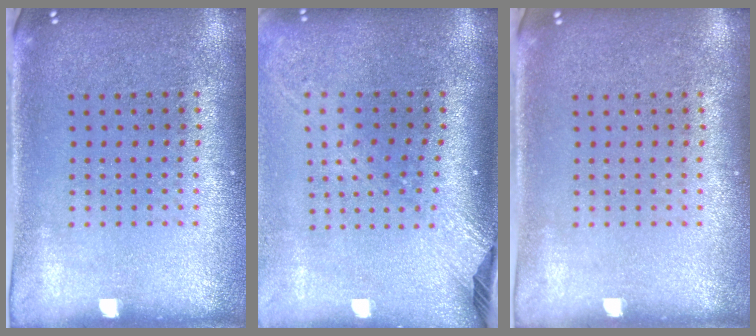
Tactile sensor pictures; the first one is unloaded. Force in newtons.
{"total": 2.4, "press": 1.8, "slide": 1.7}
{"total": 0.0}